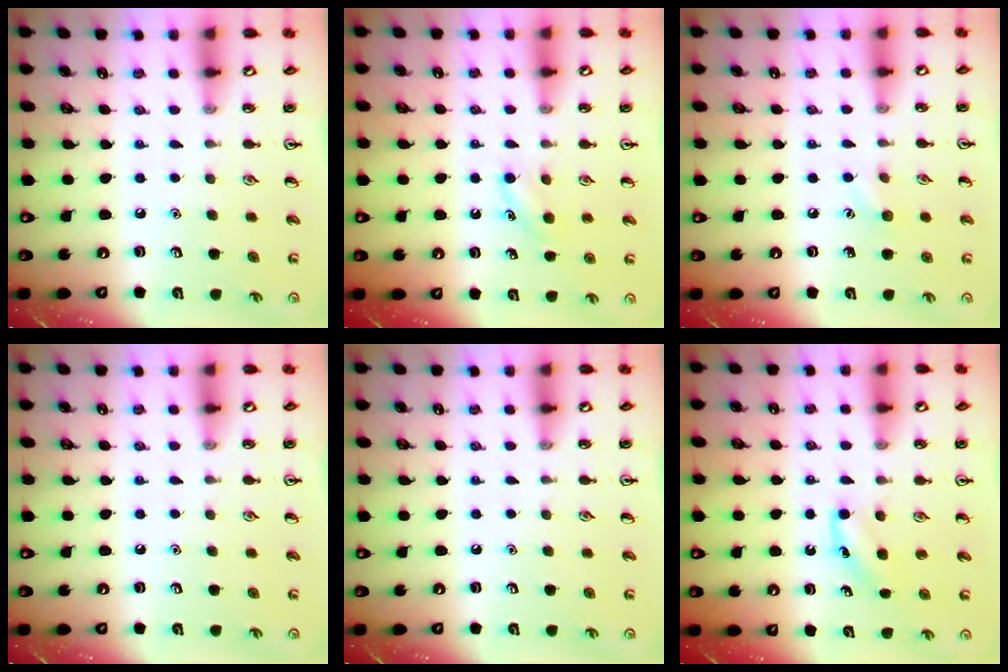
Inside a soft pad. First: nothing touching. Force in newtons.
{"total": 4.5, "press": 4.2, "slide": 1.4}
{"total": 5.0, "press": 4.8, "slide": 1.4}
{"total": 0.0}
{"total": 0.0}
{"total": 3.6, "press": 3.4, "slide": 1.2}